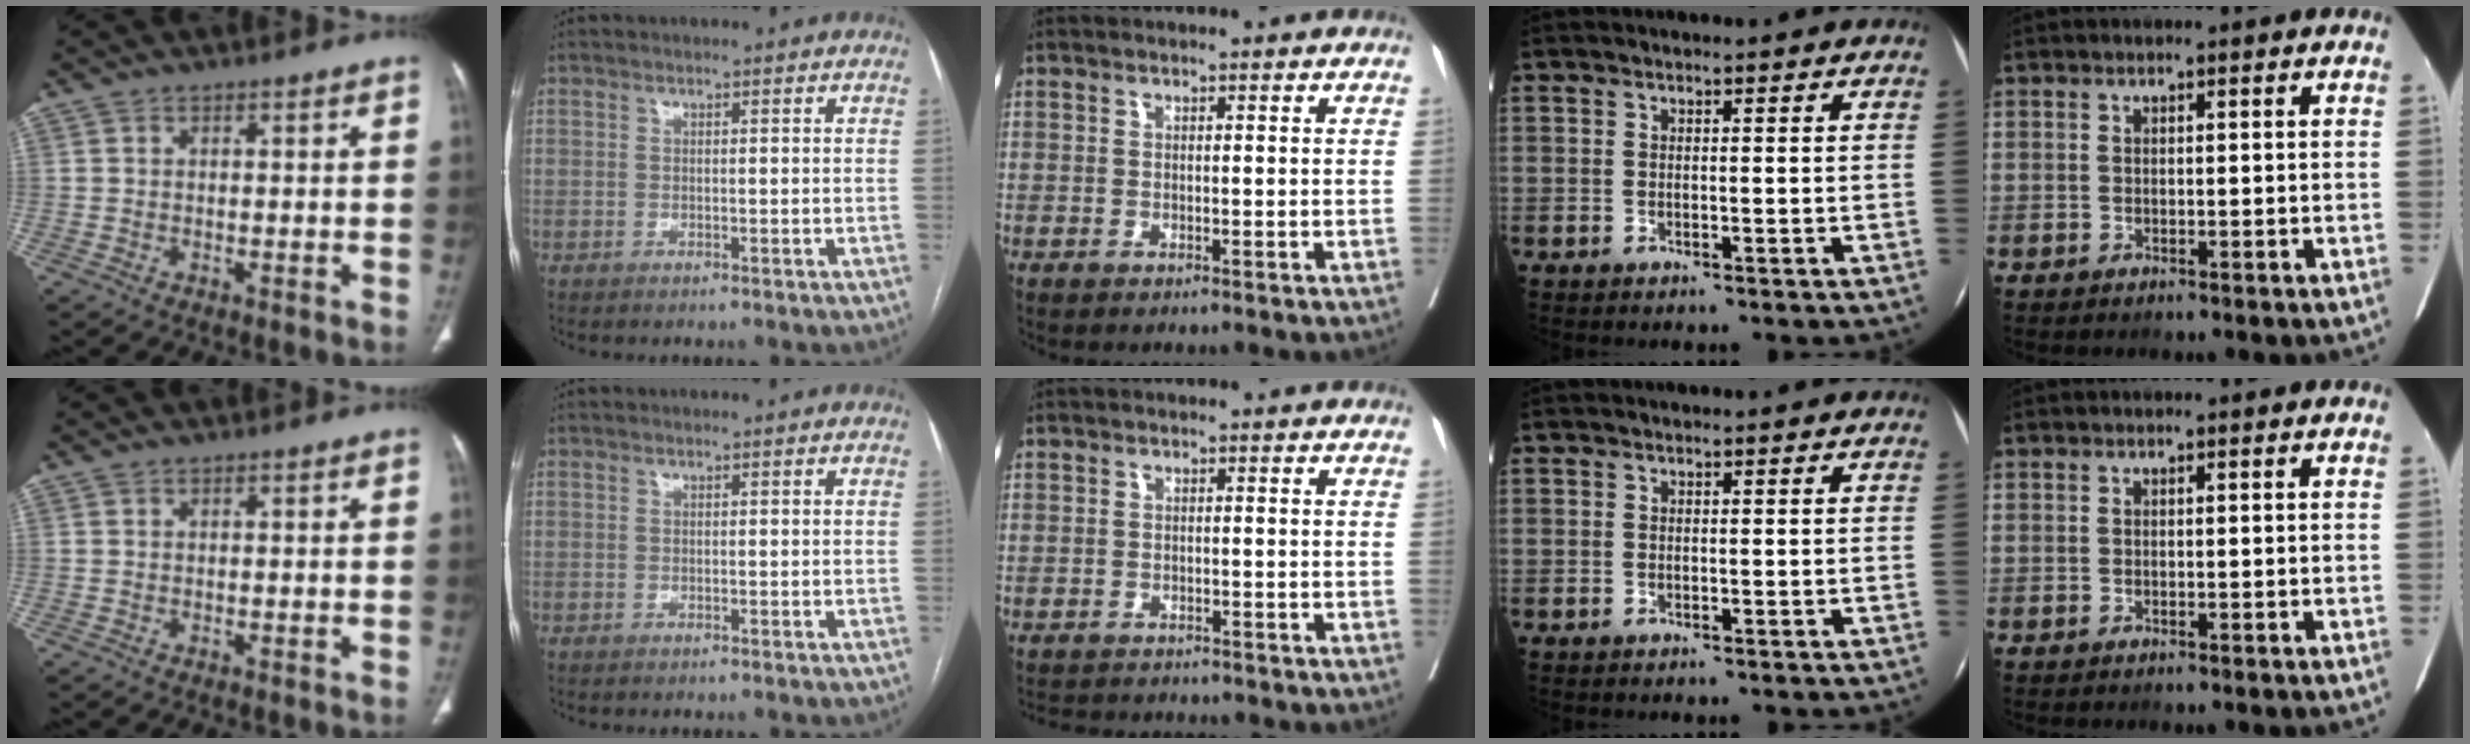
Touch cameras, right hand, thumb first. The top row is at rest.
{"middle": {"total": 4.3, "force": [-4.2, 1.0, 0.5], "torque": [-0.003, -0.007, -0.062]}}